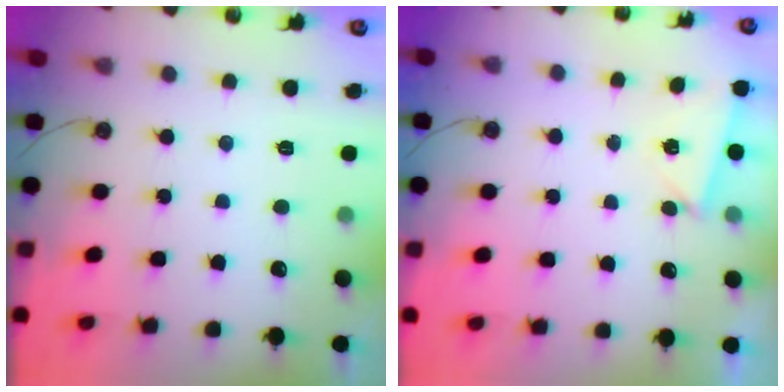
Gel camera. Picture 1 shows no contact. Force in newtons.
{"total": 1.7, "press": 1.7, "slide": 0.4}